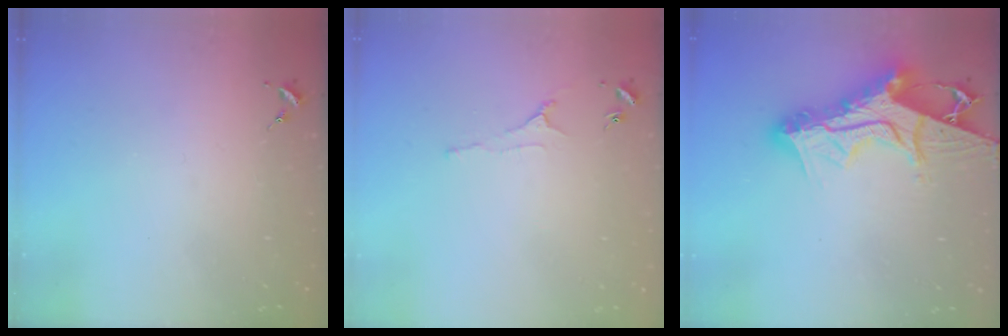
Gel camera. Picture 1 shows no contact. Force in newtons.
{"total": 3.0, "press": 2.9, "slide": 0.6}
{"total": 19.7, "press": 19.6, "slide": 1.6}